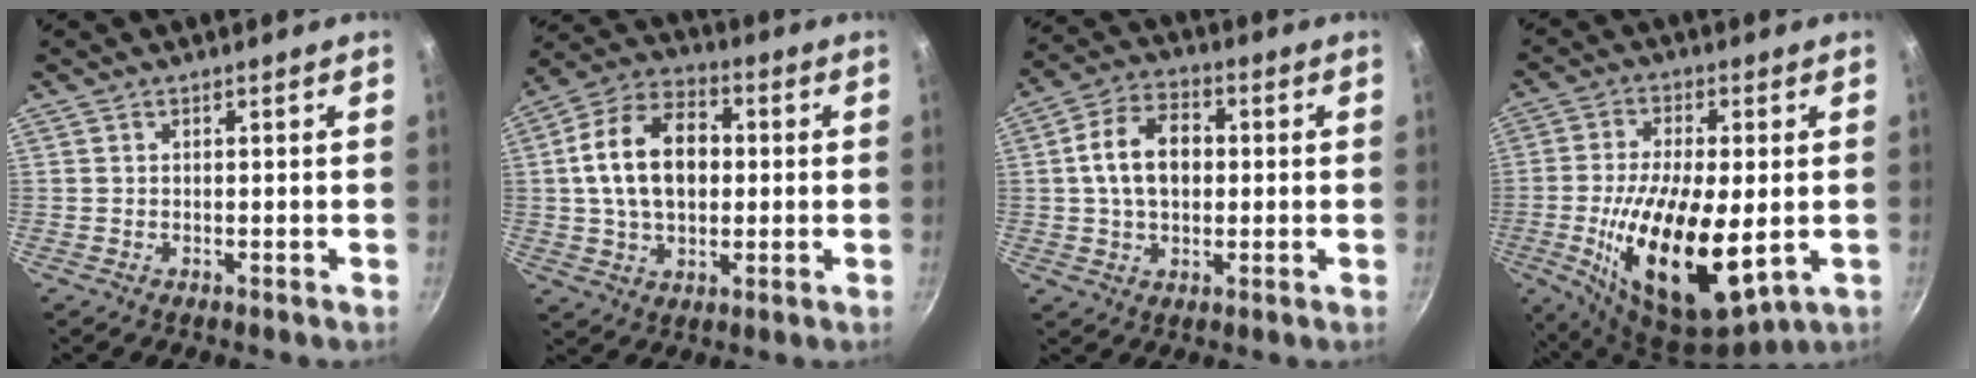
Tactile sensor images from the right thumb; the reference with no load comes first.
{"total": 15.6, "force": [1.3, 10.5, 11.5], "torque": [-0.167, 0.023, 0.010]}
{"total": 11.2, "force": [0.8, 7.7, 8.1], "torque": [-0.117, 0.023, 0.006]}
{"total": 19.4, "force": [-3.0, 8.4, 17.2], "torque": [-0.312, -0.003, -0.045]}